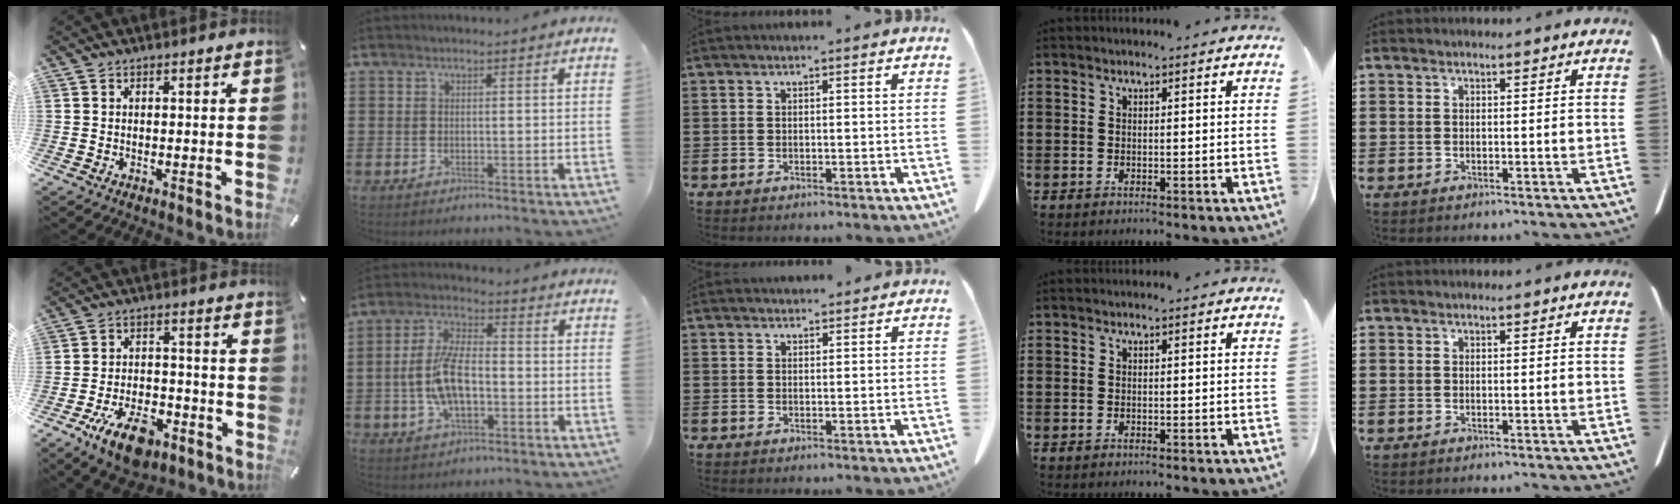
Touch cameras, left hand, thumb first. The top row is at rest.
{"thumb": {"total": 11.4, "force": [-6.4, 5.9, 7.4], "torque": [-0.141, 0.035, -0.112]}, "index": {"total": 9.3, "force": [-1.5, 4.4, 8.1], "torque": [-0.181, 0.002, -0.033]}, "middle": {"total": 1.4, "force": [1.3, 0.3, 0.1], "torque": [-0.005, 0.001, 0.026]}}